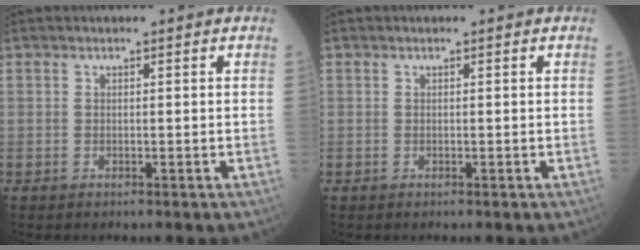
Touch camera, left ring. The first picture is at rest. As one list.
[{"total": 0.0}]